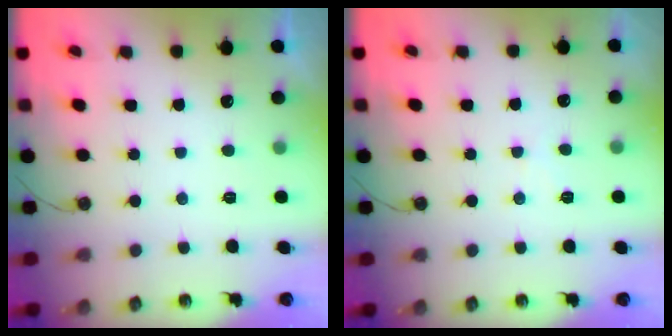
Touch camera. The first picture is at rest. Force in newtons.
{"total": 4.8, "press": 4.7, "slide": 0.8}